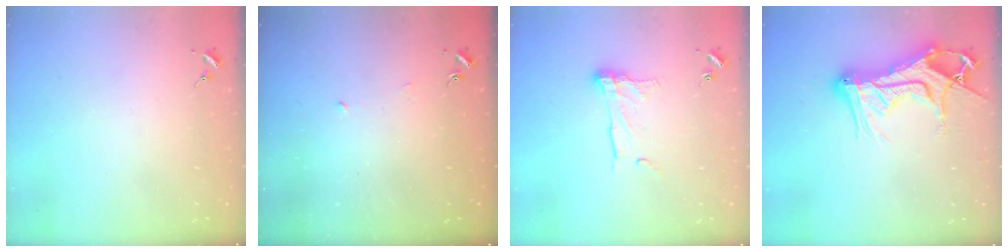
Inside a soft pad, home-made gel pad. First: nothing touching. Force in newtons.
{"total": 3.1, "press": 3.1, "slide": 0.2}
{"total": 11.1, "press": 11.0, "slide": 0.8}
{"total": 19.9, "press": 19.8, "slide": 1.8}